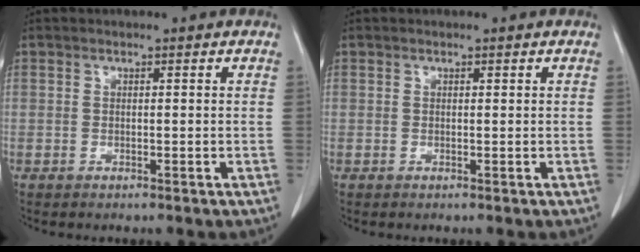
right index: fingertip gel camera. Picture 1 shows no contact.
{"total": 0.0}